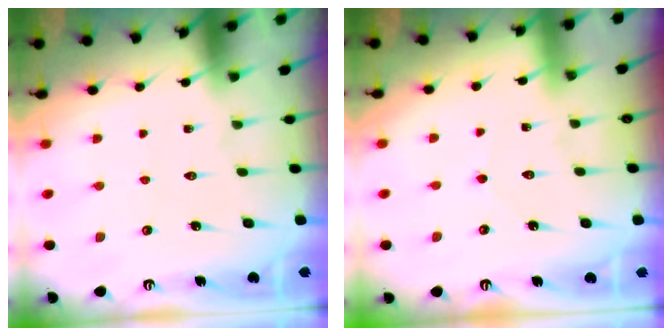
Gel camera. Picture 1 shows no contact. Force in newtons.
{"total": 2.5, "press": 2.5, "slide": 0.2}